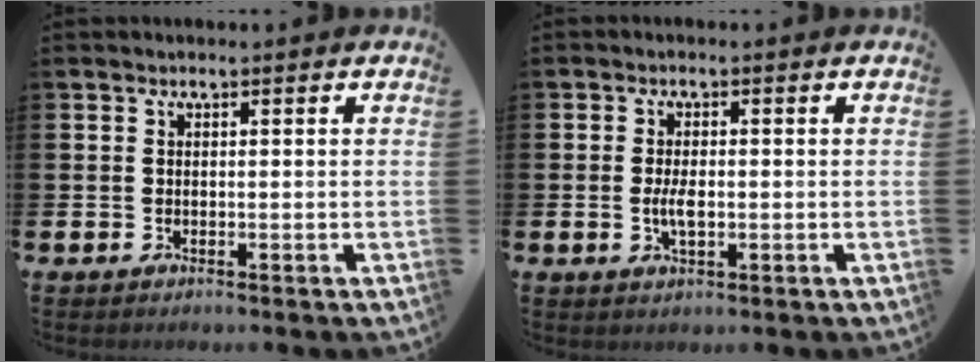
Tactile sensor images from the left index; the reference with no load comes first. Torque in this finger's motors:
{"motor_torque": [0.13, 0.09, 0.05, 0.12]}